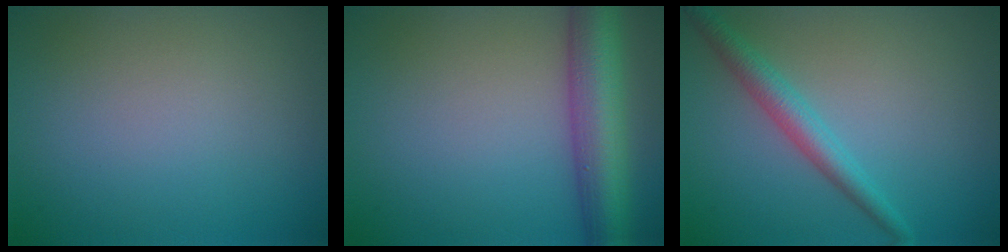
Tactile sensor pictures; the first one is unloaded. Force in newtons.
{"total": 7.0, "press": 6.9, "slide": 0.4}
{"total": 3.0, "press": 3.0, "slide": 0.1}